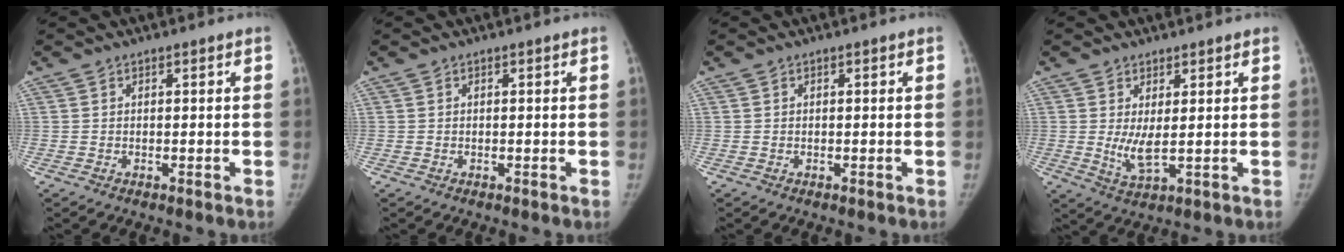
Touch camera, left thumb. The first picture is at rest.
{"total": 0.0}
{"total": 0.0}
{"total": 4.4, "force": [0.6, 1.3, 4.1], "torque": [-0.082, -0.020, 0.018]}